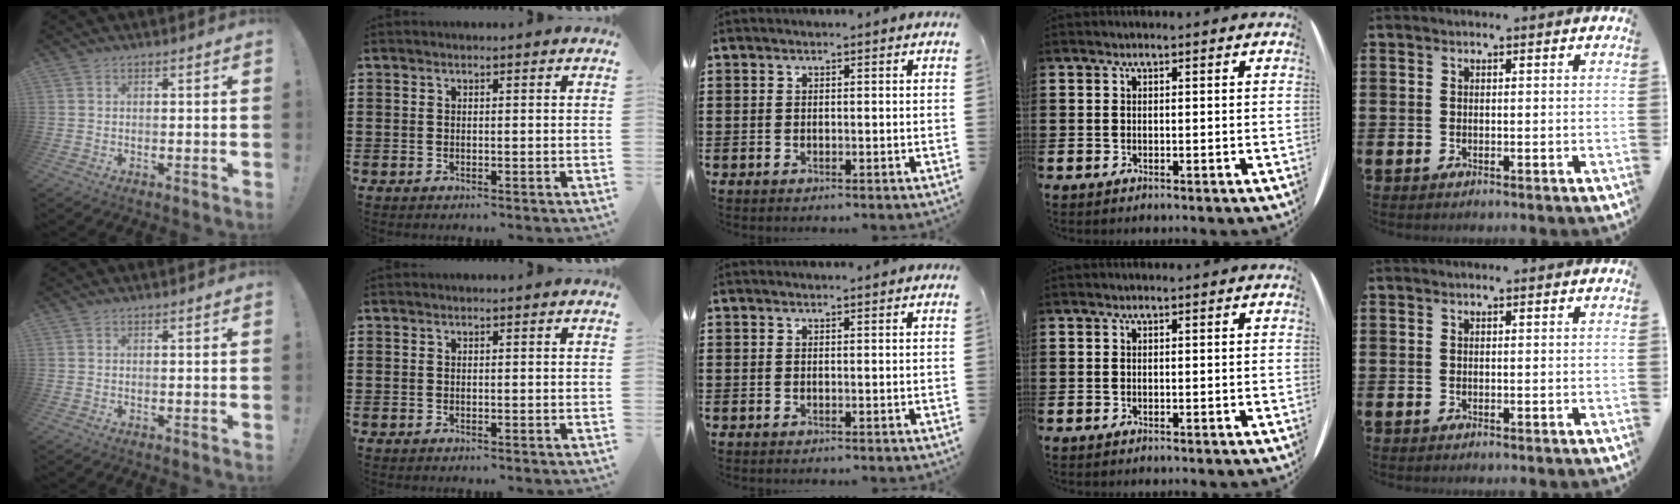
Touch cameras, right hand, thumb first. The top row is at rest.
{"middle": {"total": 0.6, "force": [0.6, 0.0, 0.0], "torque": [0.005, -0.004, 0.010]}}